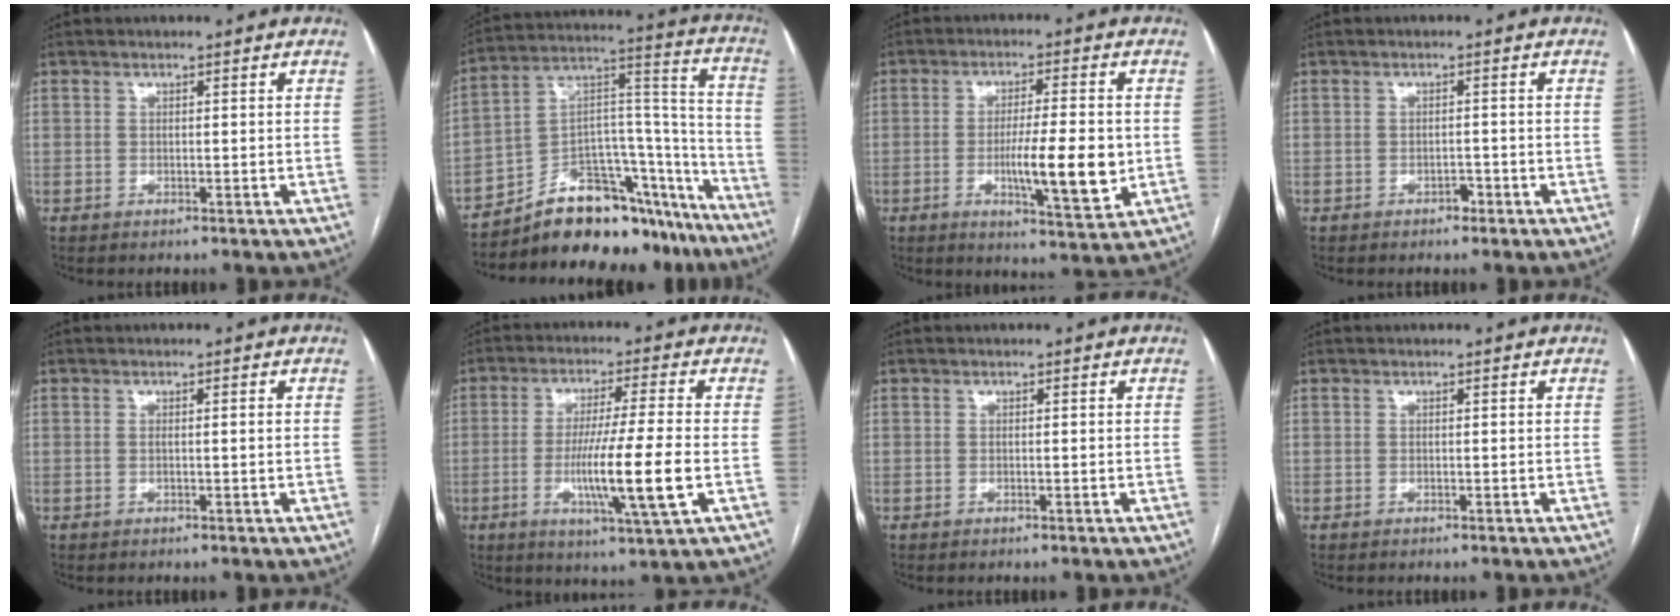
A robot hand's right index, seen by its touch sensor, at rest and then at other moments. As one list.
[{"total": 22.0, "force": [-18.2, 8.6, 8.8], "torque": [-0.100, 0.068, -0.273]}, {"total": 10.5, "force": [-1.7, 1.6, 10.3], "torque": [-0.168, -0.014, -0.025]}, {"total": 1.3, "force": [-0.9, 0.7, 0.7], "torque": [-0.011, 0.002, -0.013]}, {"total": 1.1, "force": [-0.1, 0.0, 1.1], "torque": [-0.021, 0.001, 0.001]}, {"total": 12.2, "force": [-2.8, -0.6, 11.9], "torque": [-0.218, -0.019, -0.053]}, {"total": 0.0}, {"total": 0.0}]